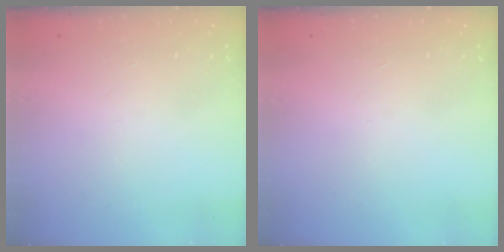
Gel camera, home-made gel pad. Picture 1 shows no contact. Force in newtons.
{"total": 0.0}